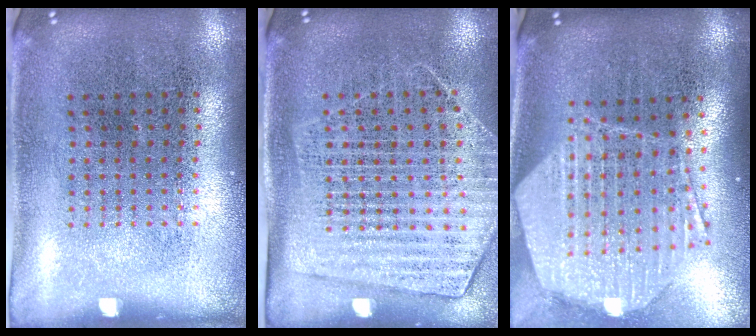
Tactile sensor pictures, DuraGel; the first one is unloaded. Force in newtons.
{"total": 1.7, "press": 1.5, "slide": 0.8}
{"total": 2.6, "press": 2.1, "slide": 1.5}